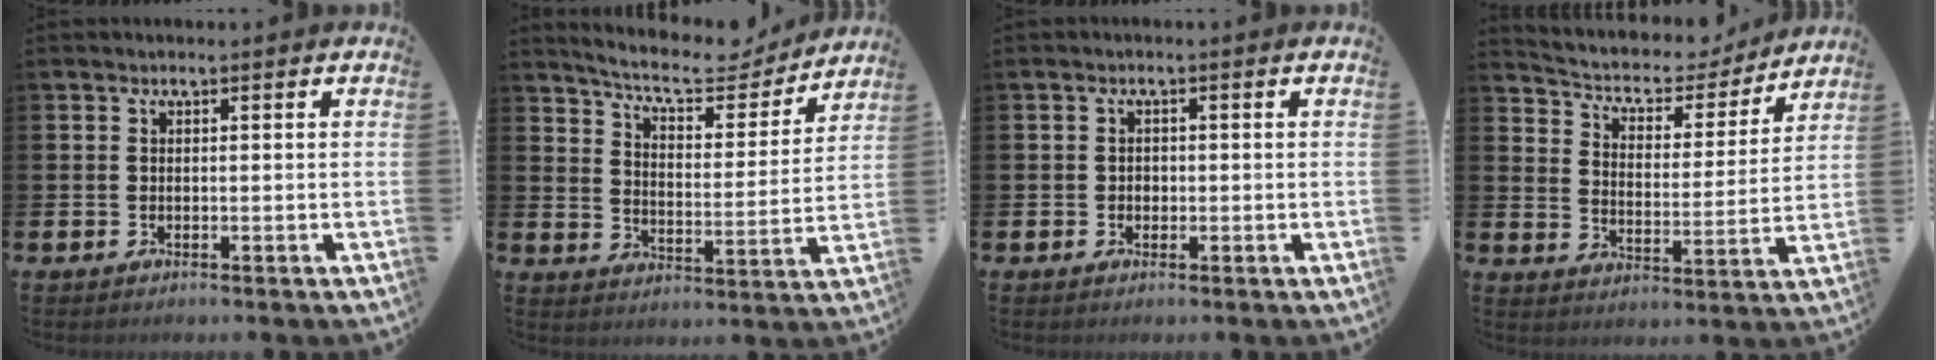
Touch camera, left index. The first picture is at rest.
{"total": 8.3, "force": [7.6, 2.3, 2.6], "torque": [-0.075, -0.052, 0.131]}
{"total": 1.0, "force": [-0.2, 0.9, 0.4], "torque": [0.000, 0.005, -0.007]}
{"total": 5.9, "force": [5.2, 2.4, 1.3], "torque": [-0.054, -0.041, 0.084]}